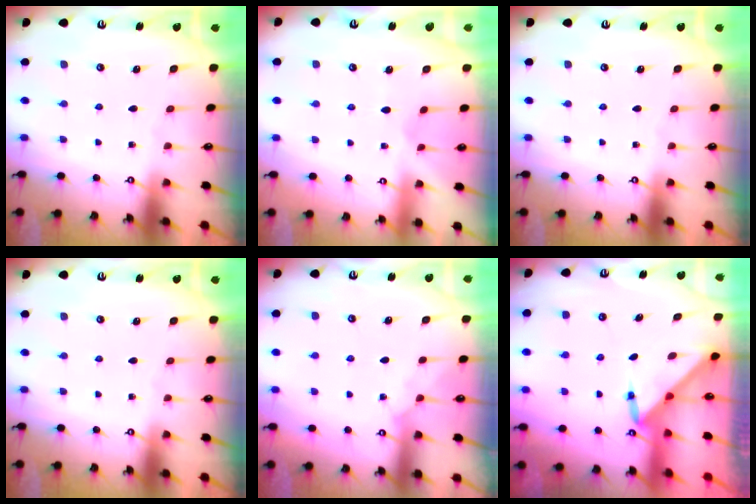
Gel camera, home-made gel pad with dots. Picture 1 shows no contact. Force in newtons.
{"total": 3.7, "press": 3.6, "slide": 0.5}
{"total": 0.0}
{"total": 0.0}
{"total": 3.8, "press": 3.7, "slide": 0.5}
{"total": 3.3, "press": 3.3, "slide": 0.2}